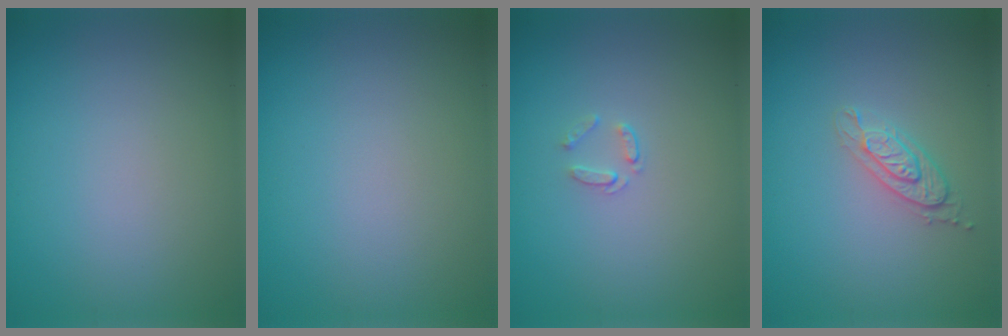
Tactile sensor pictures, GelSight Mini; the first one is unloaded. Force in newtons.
{"total": 0.0}
{"total": 0.7, "press": 0.5, "slide": 0.5}
{"total": 2.1, "press": 2.1, "slide": 0.4}